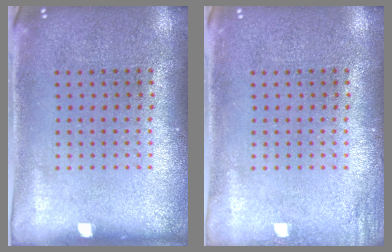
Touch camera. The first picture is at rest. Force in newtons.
{"total": 1.2, "press": 1.2, "slide": 0.3}